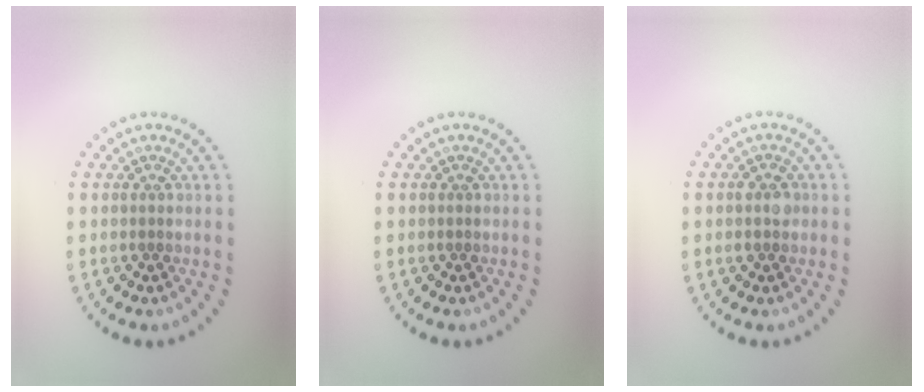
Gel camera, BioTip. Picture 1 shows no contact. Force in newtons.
{"total": 0.0}
{"total": 1.5, "press": 1.5, "slide": 0.1}